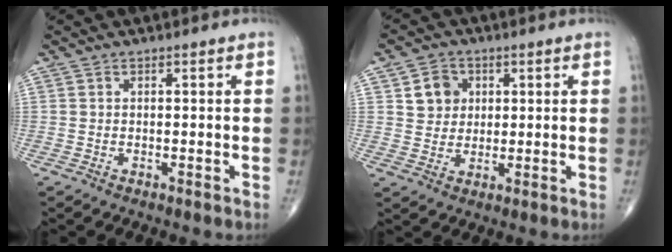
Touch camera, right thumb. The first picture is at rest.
{"total": 5.8, "force": [1.8, 5.1, 2.1], "torque": [-0.009, -0.004, 0.030]}